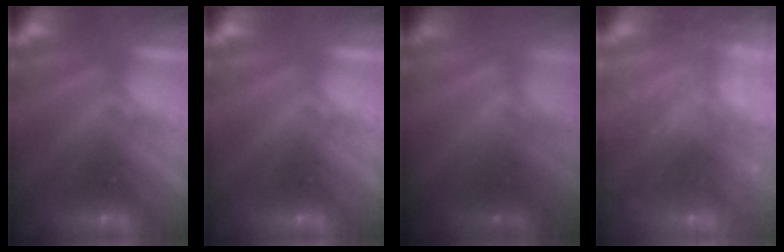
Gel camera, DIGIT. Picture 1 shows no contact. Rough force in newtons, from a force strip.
{"total": 0.0}
{"total": 2.3}
{"total": 9.6}